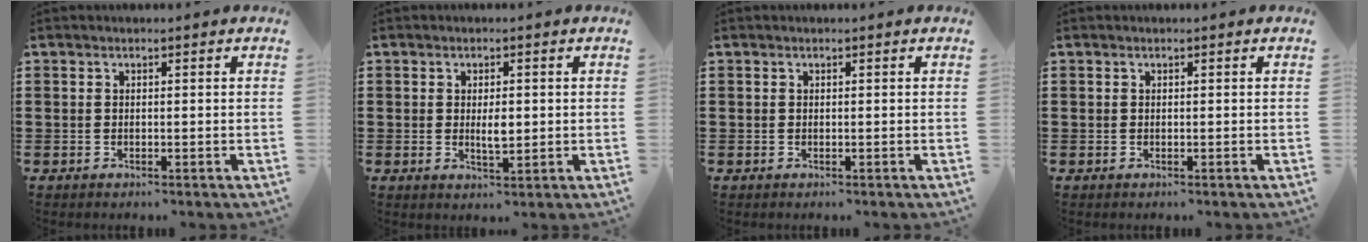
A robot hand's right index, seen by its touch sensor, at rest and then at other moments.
{"total": 3.0, "force": [0.1, 1.0, 2.8], "torque": [-0.045, -0.003, -0.001]}
{"total": 0.0}
{"total": 0.0}